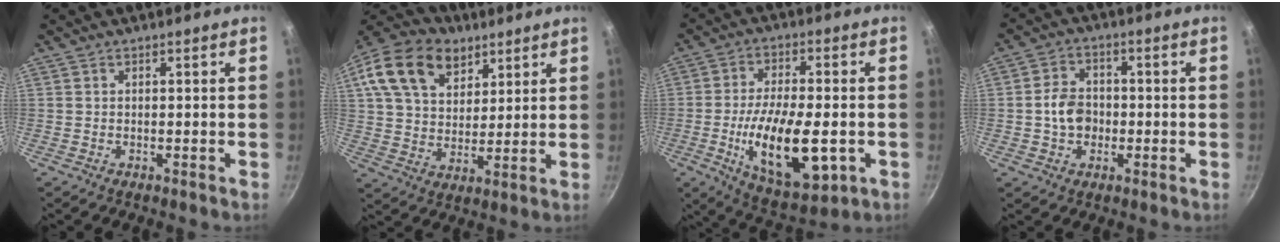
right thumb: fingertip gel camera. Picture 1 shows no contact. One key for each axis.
{"total": 18.8, "fx": 9.5, "fy": 12.6, "fz": 10.2, "tx": -0.169, "ty": -0.008, "tz": 0.164}
{"total": 18.1, "fx": -4.2, "fy": 7.5, "fz": 15.9, "tx": -0.261, "ty": 0.004, "tz": -0.064}
{"total": 6.6, "fx": -1.0, "fy": 5.2, "fz": 3.9, "tx": -0.045, "ty": 0.016, "tz": -0.021}